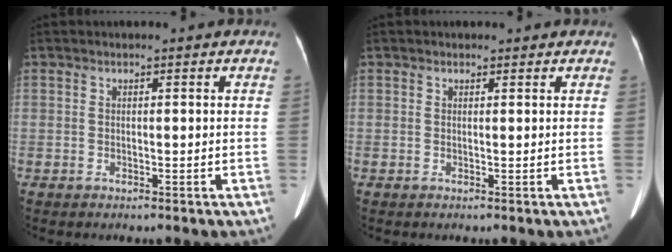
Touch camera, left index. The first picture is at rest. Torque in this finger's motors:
{"motor_torque": [-0.07, -0.11, -0.08, -0.03]}